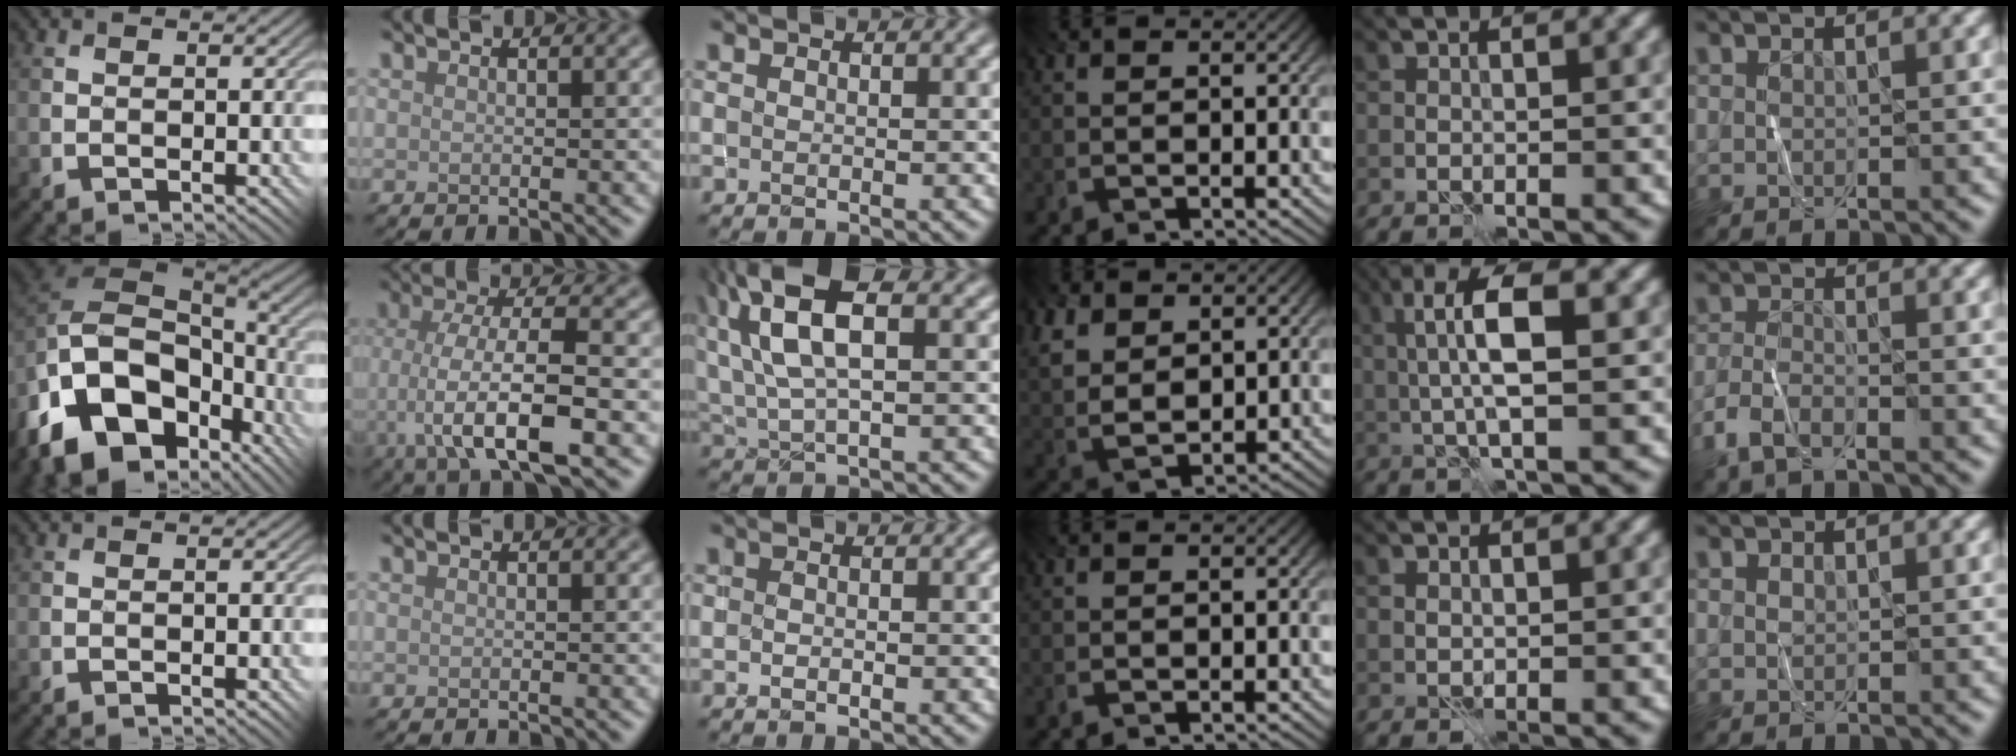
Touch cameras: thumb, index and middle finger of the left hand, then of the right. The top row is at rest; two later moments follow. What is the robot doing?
{"motion": "fold", "object": "shorts"}